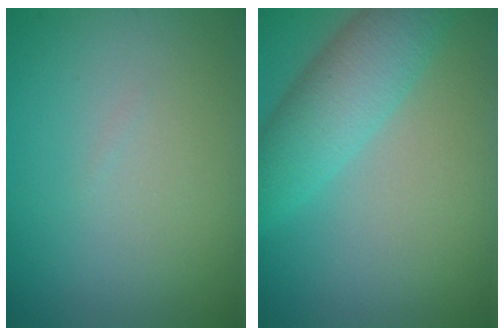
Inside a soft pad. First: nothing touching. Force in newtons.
{"total": 5.3, "press": 5.3, "slide": 0.3}